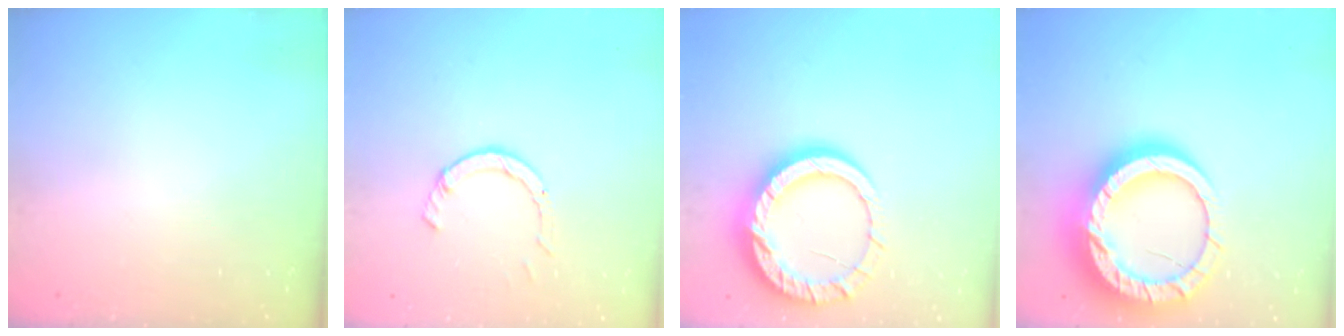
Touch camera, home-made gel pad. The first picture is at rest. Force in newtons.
{"total": 4.2, "press": 4.1, "slide": 0.4}
{"total": 16.0, "press": 15.9, "slide": 1.4}
{"total": 25.6, "press": 25.5, "slide": 2.2}